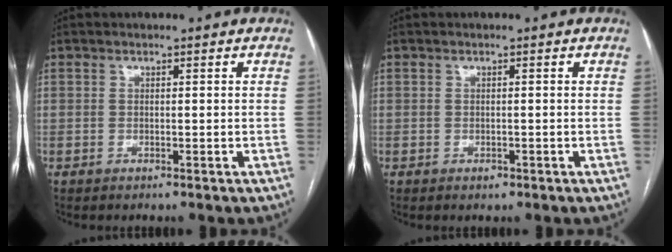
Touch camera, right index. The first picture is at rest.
{"total": 0.8, "force": [-0.4, 0.6, 0.3], "torque": [-0.006, 0.001, -0.004]}